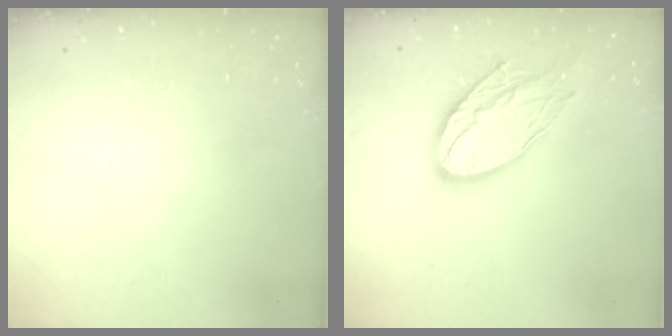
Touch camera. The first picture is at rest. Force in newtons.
{"total": 15.8, "press": 15.7, "slide": 1.2}